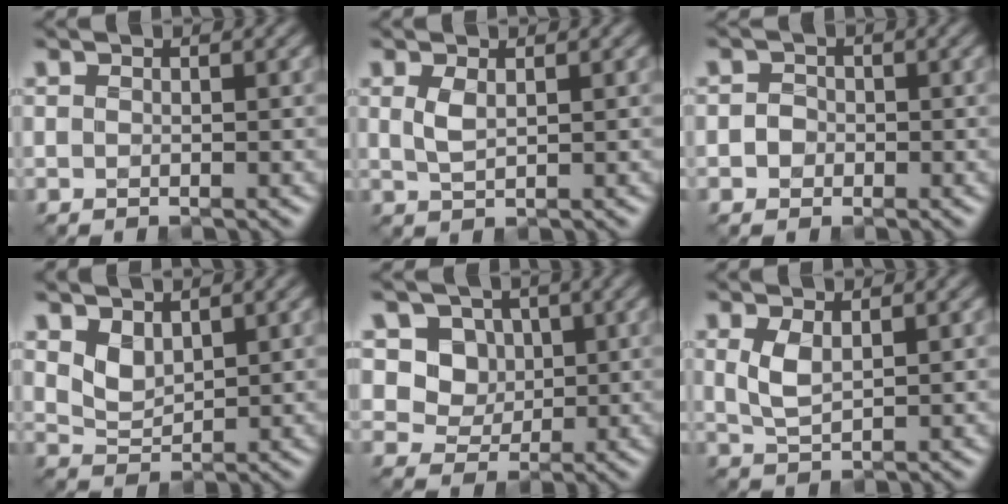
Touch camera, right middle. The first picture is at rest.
{"total": 1.5, "force": [0.3, 0.6, 1.4], "torque": [-0.034, -0.001, 0.009]}
{"total": 1.5, "force": [-0.5, 1.3, 0.5], "torque": [0.002, 0.004, -0.017]}
{"total": 2.3, "force": [1.1, 1.4, 1.4], "torque": [-0.035, -0.008, 0.024]}
{"total": 5.7, "force": [1.9, 4.8, 2.4], "torque": [-0.059, -0.014, 0.036]}
{"total": 2.1, "force": [0.5, 0.9, 1.9], "torque": [-0.047, -0.003, 0.014]}